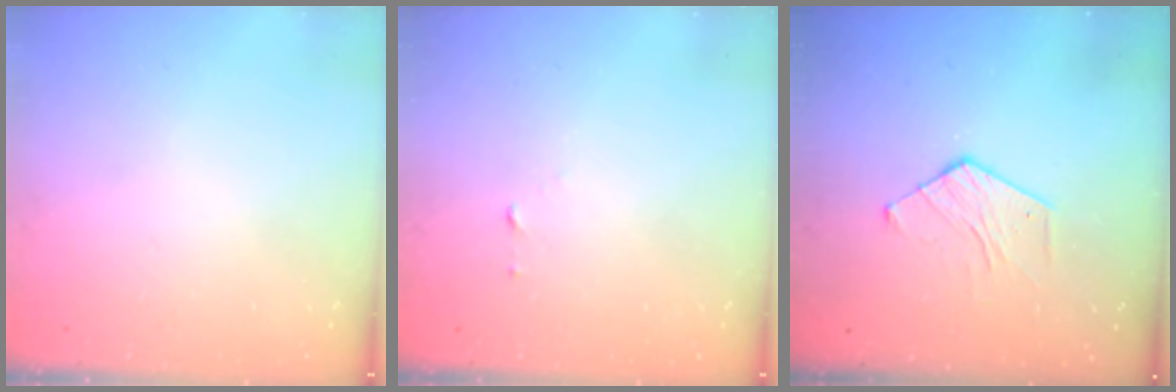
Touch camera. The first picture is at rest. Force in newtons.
{"total": 2.5, "press": 2.5, "slide": 0.2}
{"total": 6.5, "press": 6.5, "slide": 0.3}